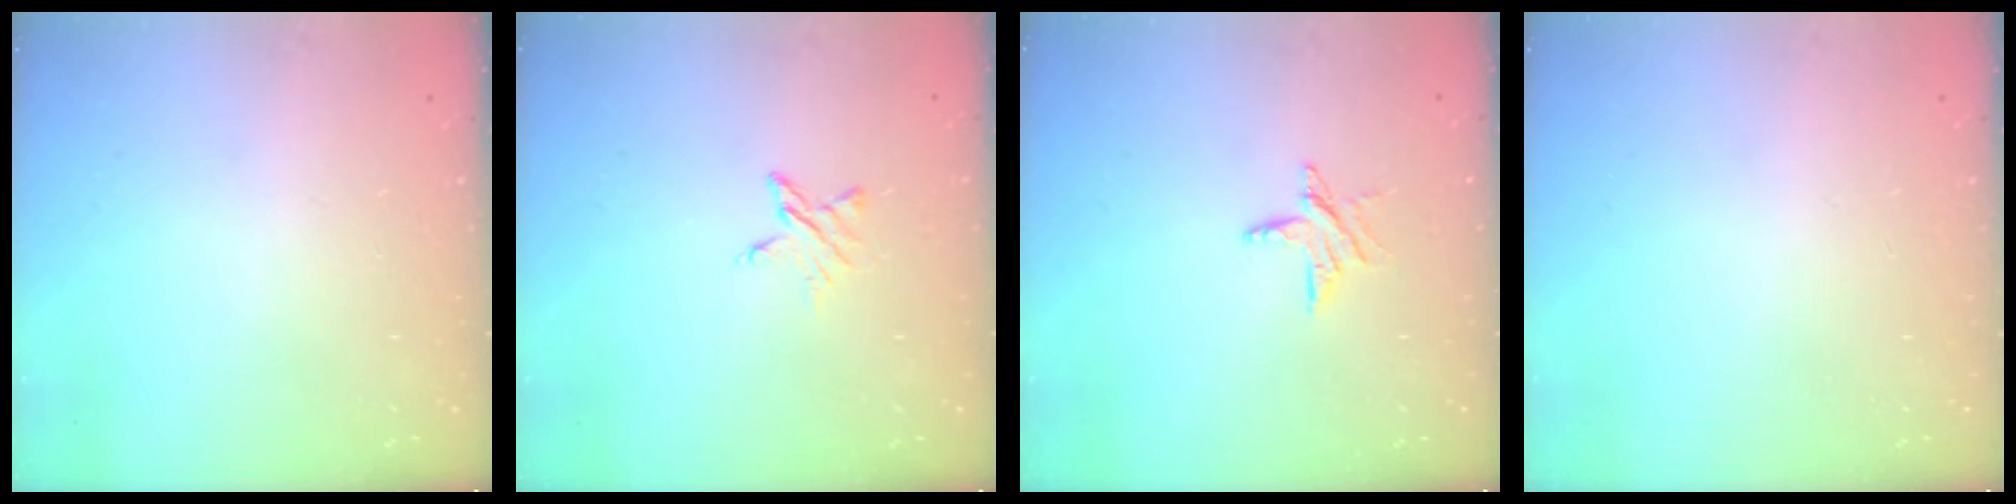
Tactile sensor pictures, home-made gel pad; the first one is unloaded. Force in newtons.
{"total": 3.7, "press": 3.7, "slide": 0.4}
{"total": 5.8, "press": 5.8, "slide": 0.5}
{"total": 0.0}